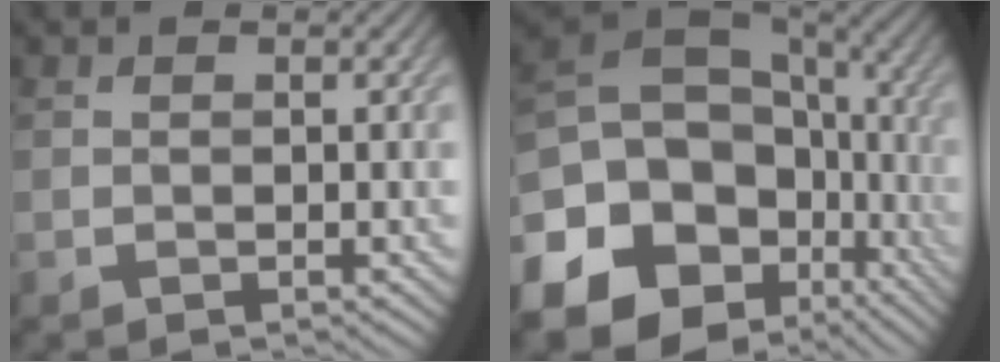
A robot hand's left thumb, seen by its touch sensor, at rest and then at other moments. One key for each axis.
{"total": 20.2, "fx": -5.7, "fy": 15.6, "fz": 11.5, "tx": -0.271, "ty": -0.022, "tz": -0.072}